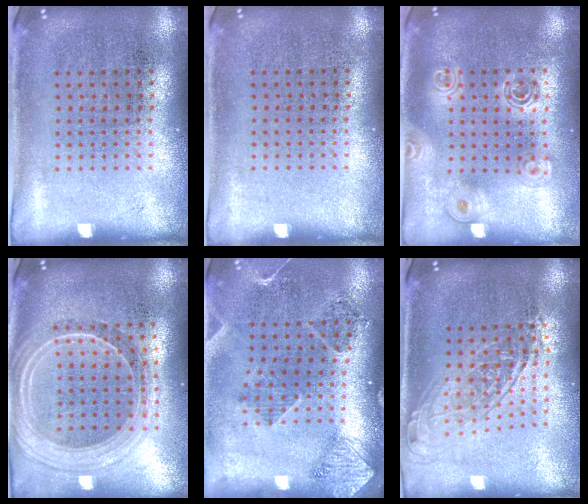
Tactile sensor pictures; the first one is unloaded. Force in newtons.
{"total": 0.0}
{"total": 1.7, "press": 1.5, "slide": 0.8}
{"total": 2.4, "press": 2.0, "slide": 1.2}
{"total": 1.6, "press": 1.5, "slide": 0.6}
{"total": 1.7, "press": 1.4, "slide": 1.0}